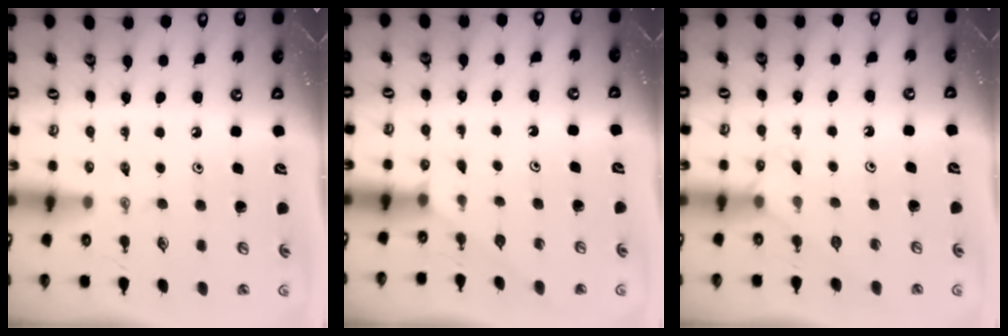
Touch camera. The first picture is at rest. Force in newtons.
{"total": 4.1, "press": 4.1, "slide": 0.2}
{"total": 4.5, "press": 4.4, "slide": 0.6}